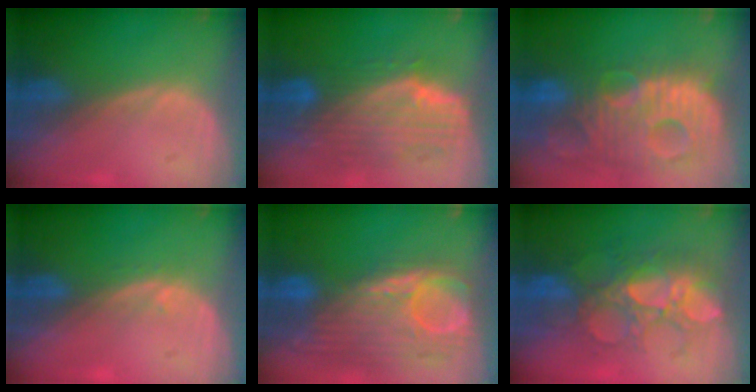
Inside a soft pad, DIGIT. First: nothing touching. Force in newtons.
{"total": 10.2, "press": 9.0, "slide": 4.8}
{"total": 13.9, "press": 12.0, "slide": 7.1}
{"total": 0.7, "press": 0.7, "slide": 0.2}
{"total": 12.5, "press": 10.6, "slide": 6.6}
{"total": 9.1, "press": 8.9, "slide": 1.8}